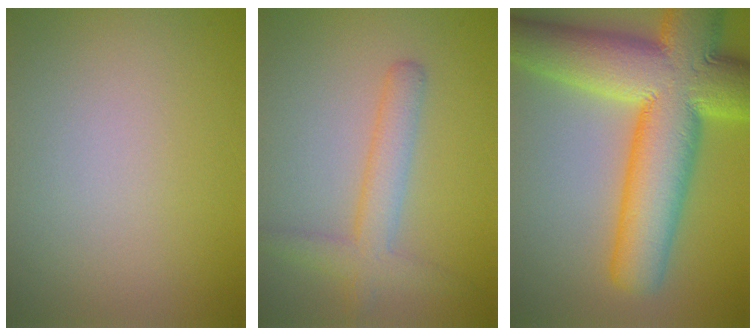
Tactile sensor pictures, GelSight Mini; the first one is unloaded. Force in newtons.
{"total": 3.5, "press": 3.5, "slide": 0.2}
{"total": 15.0, "press": 15.0, "slide": 0.4}